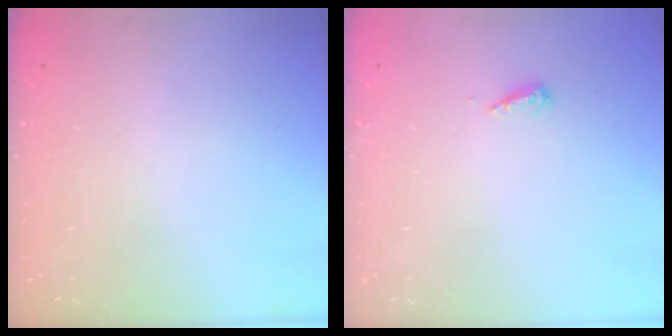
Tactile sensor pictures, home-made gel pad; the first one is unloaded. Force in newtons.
{"total": 3.6, "press": 3.6, "slide": 0.3}